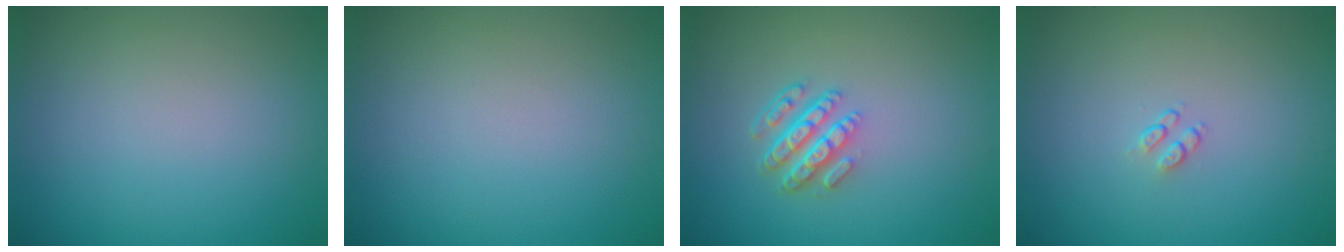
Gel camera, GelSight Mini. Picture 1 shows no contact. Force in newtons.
{"total": 0.0}
{"total": 4.1, "press": 2.9, "slide": 2.9}
{"total": 0.9, "press": 0.6, "slide": 0.7}